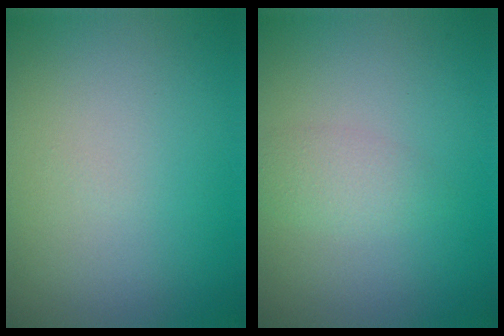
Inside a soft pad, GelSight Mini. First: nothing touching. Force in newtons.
{"total": 1.8, "press": 1.8, "slide": 0.1}